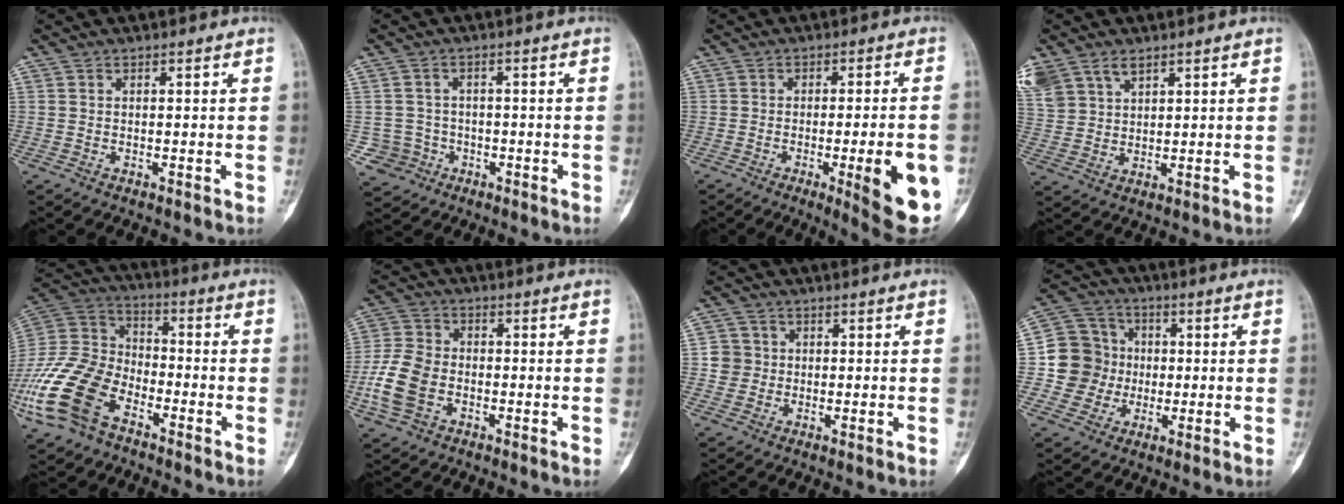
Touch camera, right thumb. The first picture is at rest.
{"total": 5.0, "force": [-1.6, 4.7, 0.0], "torque": [0.022, 0.017, -0.025]}
{"total": 14.3, "force": [-4.6, 3.1, 13.2], "torque": [-0.139, 0.001, -0.051]}
{"total": 13.0, "force": [7.1, 8.9, 6.2], "torque": [-0.161, 0.013, 0.151]}
{"total": 19.8, "force": [-9.8, 12.3, 12.0], "torque": [-0.254, 0.046, -0.194]}
{"total": 10.6, "force": [-2.7, 7.6, 6.8], "torque": [-0.146, 0.015, -0.058]}
{"total": 3.8, "force": [0.2, 3.8, 0.3], "torque": [0.023, 0.008, -0.002]}
{"total": 11.2, "force": [-0.5, 10.9, 2.7], "torque": [-0.009, 0.024, -0.013]}